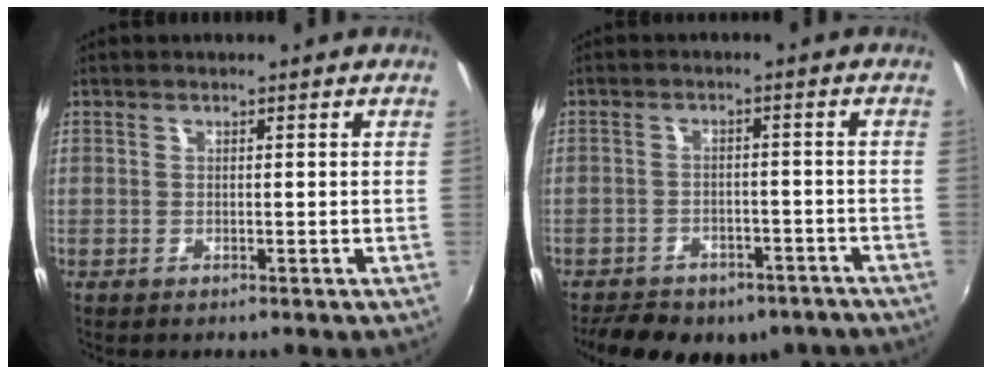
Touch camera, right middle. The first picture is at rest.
{"total": 16.6, "force": [-12.6, 7.9, 7.3], "torque": [-0.159, -0.005, -0.155]}